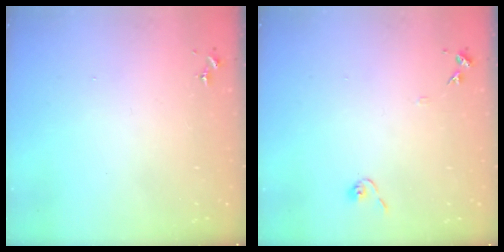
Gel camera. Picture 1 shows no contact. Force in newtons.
{"total": 6.8, "press": 6.8, "slide": 0.6}